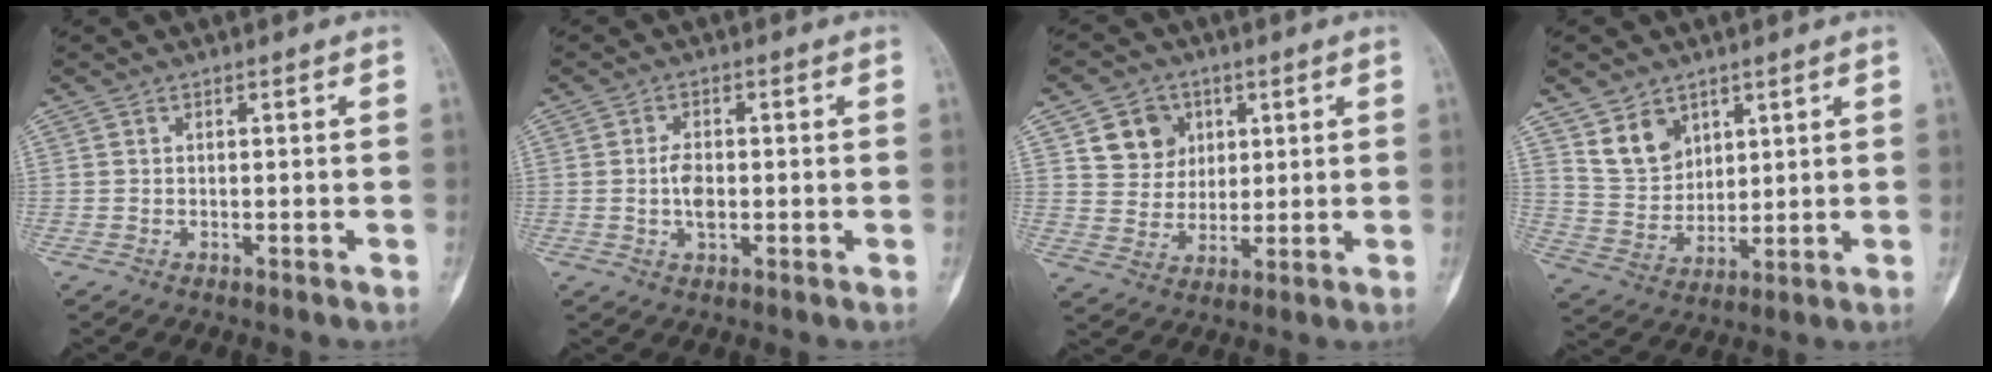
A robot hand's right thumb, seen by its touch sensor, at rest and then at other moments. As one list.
[{"total": 3.7, "force": [-0.3, 2.1, 3.0], "torque": [-0.050, 0.003, -0.007]}, {"total": 8.6, "force": [3.4, 7.5, 2.6], "torque": [-0.008, -0.011, 0.063]}, {"total": 8.5, "force": [5.0, 6.1, 3.2], "torque": [-0.036, -0.033, 0.107]}]